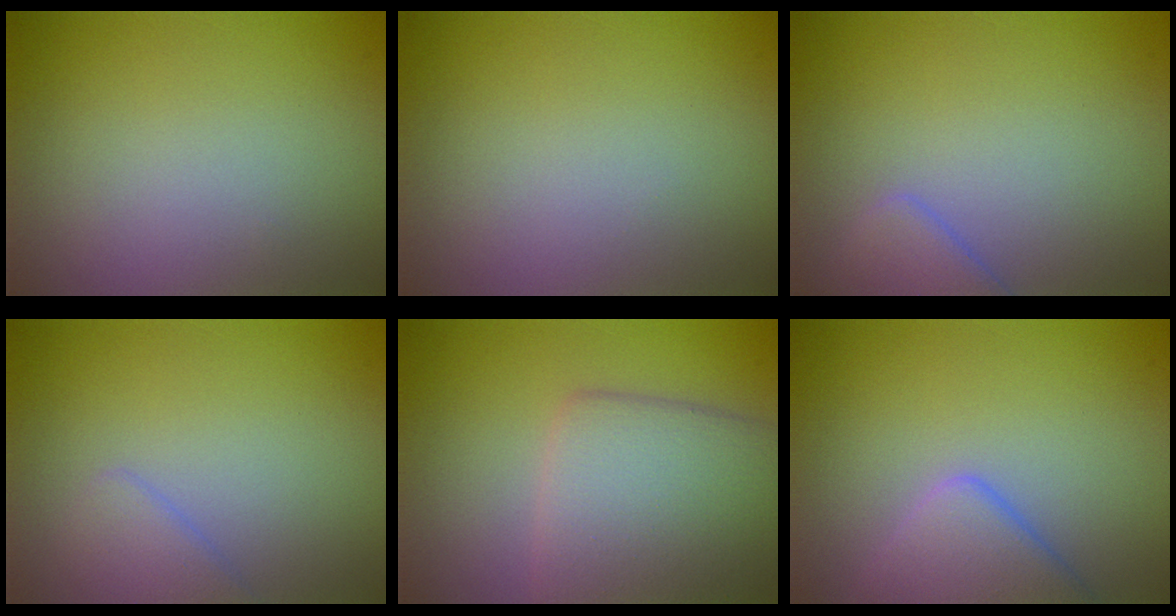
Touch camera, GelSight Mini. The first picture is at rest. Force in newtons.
{"total": 0.0}
{"total": 2.4, "press": 2.4, "slide": 0.2}
{"total": 1.6, "press": 1.6, "slide": 0.1}
{"total": 6.3, "press": 6.3, "slide": 0.2}
{"total": 4.0, "press": 4.0, "slide": 0.2}